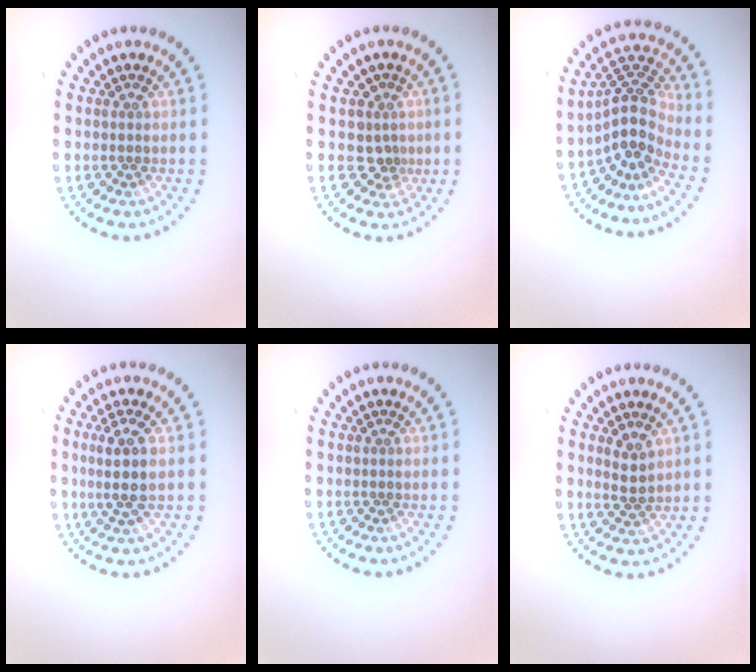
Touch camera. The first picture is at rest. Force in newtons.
{"total": 2.1, "press": 1.5, "slide": 1.4}
{"total": 4.4, "press": 3.1, "slide": 3.0}
{"total": 2.9, "press": 2.5, "slide": 1.6}
{"total": 0.0}
{"total": 1.8, "press": 1.7, "slide": 0.7}